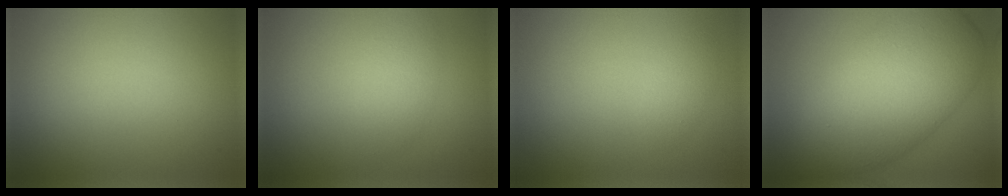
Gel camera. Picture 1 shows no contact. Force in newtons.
{"total": 2.2, "press": 2.2, "slide": 0.1}
{"total": 2.3, "press": 2.3, "slide": 0.2}
{"total": 11.4, "press": 11.4, "slide": 0.1}